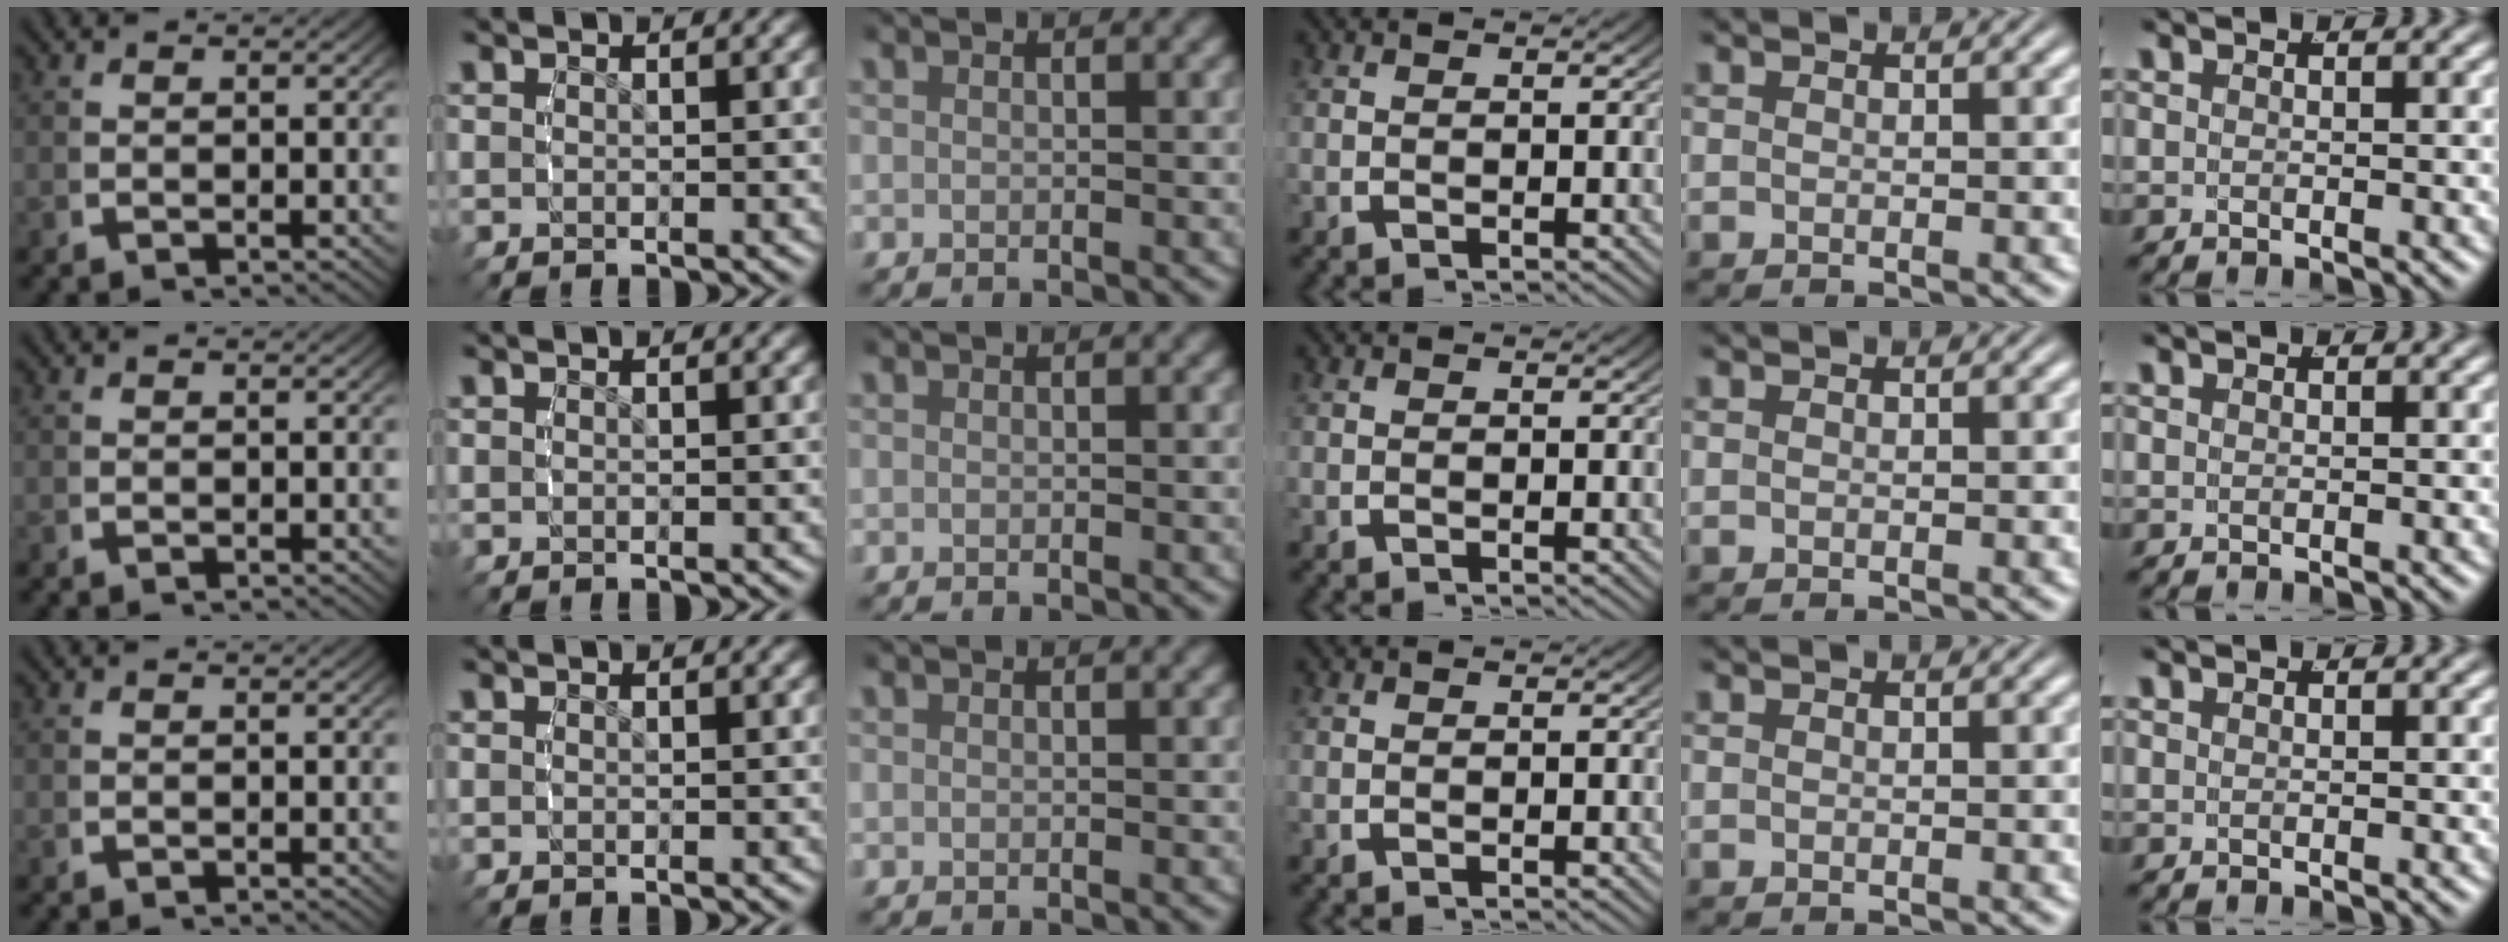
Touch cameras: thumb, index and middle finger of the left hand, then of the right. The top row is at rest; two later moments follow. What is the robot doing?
{"motion": "reach", "object": "ribbon"}